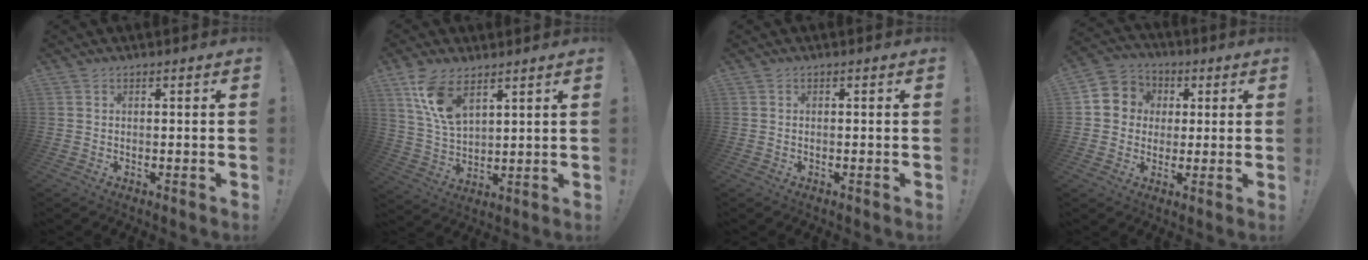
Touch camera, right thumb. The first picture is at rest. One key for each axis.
{"total": 11.1, "fx": 6.6, "fy": 5.3, "fz": 7.1, "tx": -0.143, "ty": -0.022, "tz": 0.125}
{"total": 0.0}
{"total": 8.1, "fx": 0.4, "fy": 7.8, "fz": 2.0, "tx": -0.034, "ty": 0.011, "tz": 0.015}